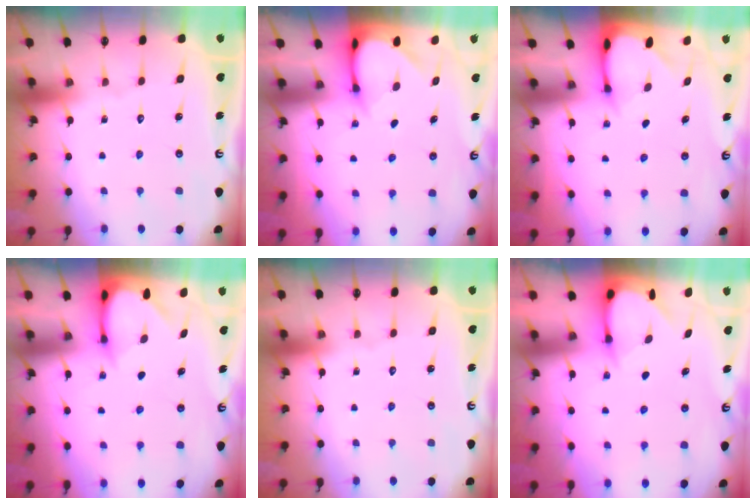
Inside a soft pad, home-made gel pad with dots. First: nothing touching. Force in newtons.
{"total": 3.5, "press": 3.5, "slide": 0.2}
{"total": 2.5, "press": 2.5, "slide": 0.1}
{"total": 3.4, "press": 3.4, "slide": 0.3}
{"total": 0.0}
{"total": 3.7, "press": 3.6, "slide": 0.4}